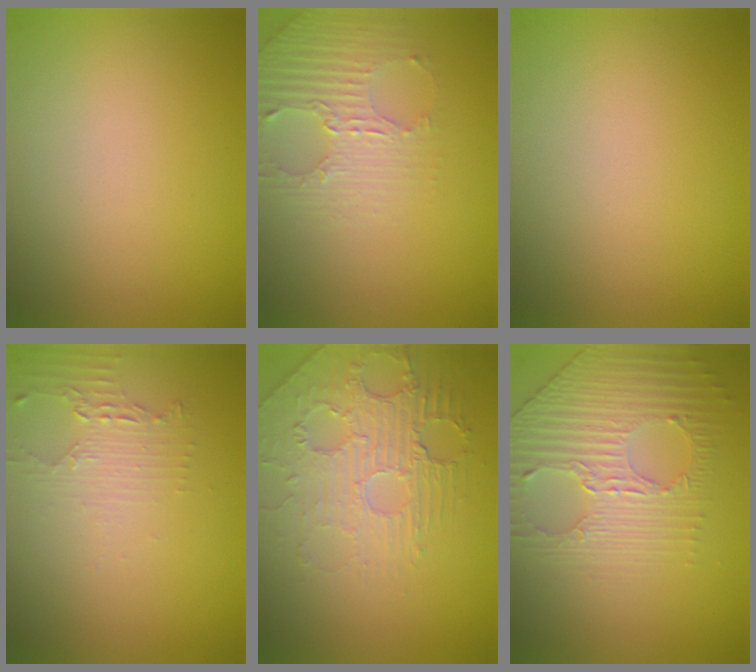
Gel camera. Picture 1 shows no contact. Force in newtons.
{"total": 3.5, "press": 3.4, "slide": 0.8}
{"total": 0.0}
{"total": 1.9, "press": 1.3, "slide": 1.4}
{"total": 2.9, "press": 2.4, "slide": 1.6}
{"total": 4.0, "press": 3.5, "slide": 1.9}